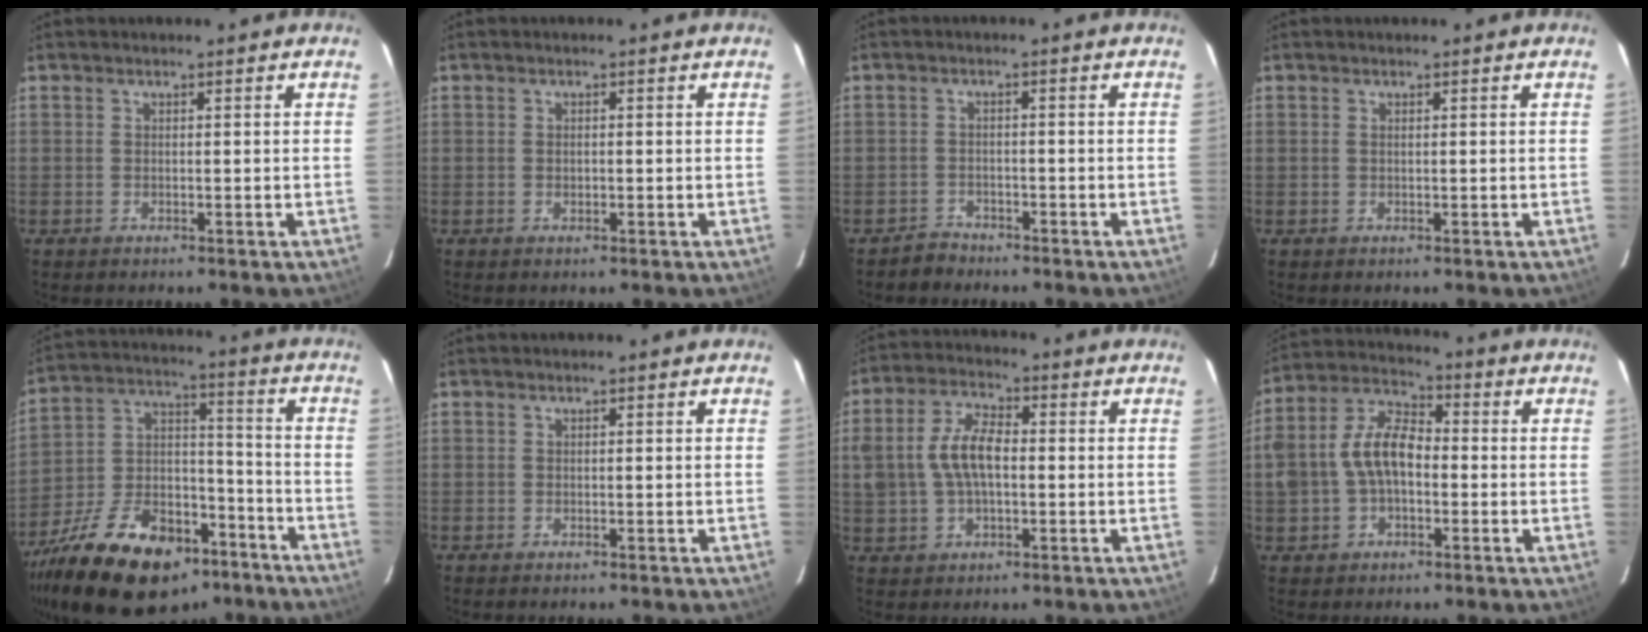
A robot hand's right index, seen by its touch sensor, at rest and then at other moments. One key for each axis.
{"total": 0.9, "fx": -0.2, "fy": 0.6, "fz": 0.6, "tx": -0.011, "ty": 0.002, "tz": -0.003}
{"total": 2.7, "fx": -2.2, "fy": 1.5, "fz": -0.3, "tx": 0.004, "ty": 0.012, "tz": -0.038}
{"total": 0.0}
{"total": 26.2, "fx": -17.0, "fy": 13.4, "fz": 14.8, "tx": -0.296, "ty": 0.007, "tz": -0.264}
{"total": 0.0}
{"total": 9.1, "fx": 0.0, "fy": 5.1, "fz": 7.5, "tx": -0.151, "ty": 0.015, "tz": 0.004}
{"total": 11.0, "fx": -1.1, "fy": 6.9, "fz": 8.5, "tx": -0.176, "ty": 0.024, "tz": -0.020}